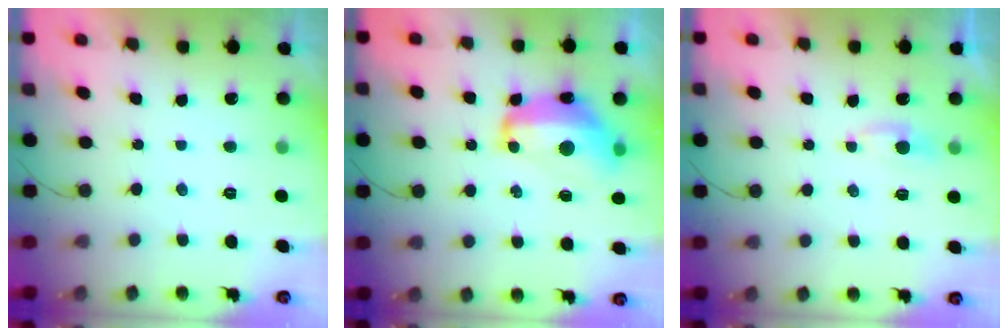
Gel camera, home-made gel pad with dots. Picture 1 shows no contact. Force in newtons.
{"total": 14.2, "press": 14.1, "slide": 1.7}
{"total": 3.4, "press": 3.4, "slide": 0.5}